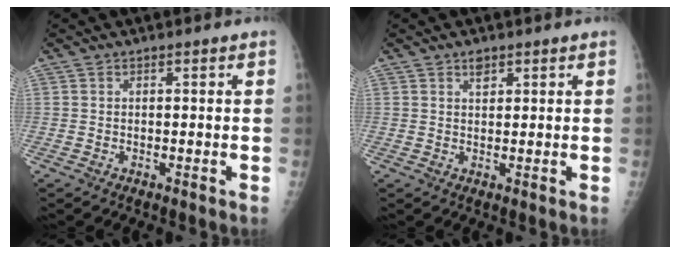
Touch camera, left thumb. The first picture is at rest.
{"total": 1.8, "force": [1.2, 1.0, 0.9], "torque": [-0.005, -0.006, 0.018]}